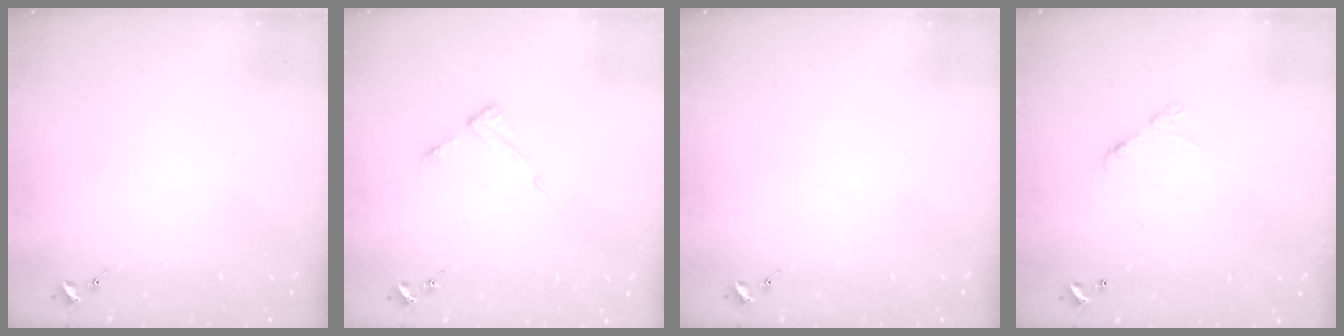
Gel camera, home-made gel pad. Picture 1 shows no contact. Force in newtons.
{"total": 5.3, "press": 5.3, "slide": 0.4}
{"total": 0.0}
{"total": 6.8, "press": 6.8, "slide": 0.5}